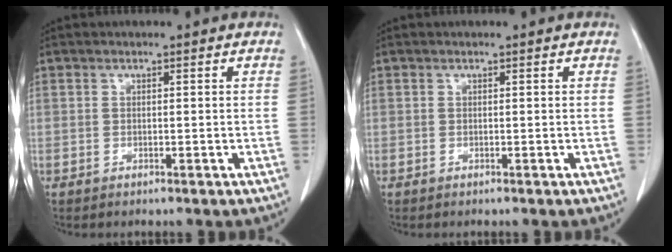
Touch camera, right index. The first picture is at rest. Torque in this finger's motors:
{"motor_torque": [0.00, 0.00, 0.00, 0.01]}